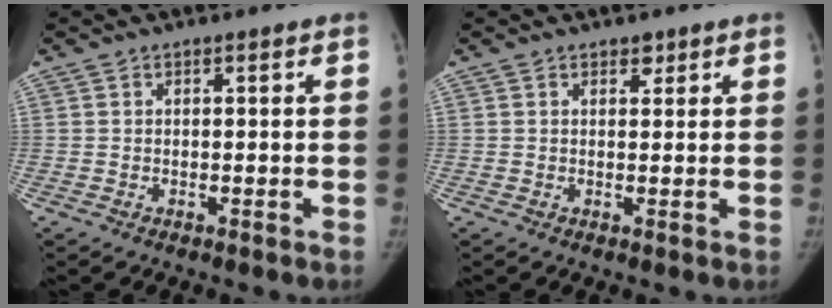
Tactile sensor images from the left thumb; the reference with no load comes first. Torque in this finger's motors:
{"motor_torque": [0.11, 0.00, 0.36, 0.04, 0.05]}